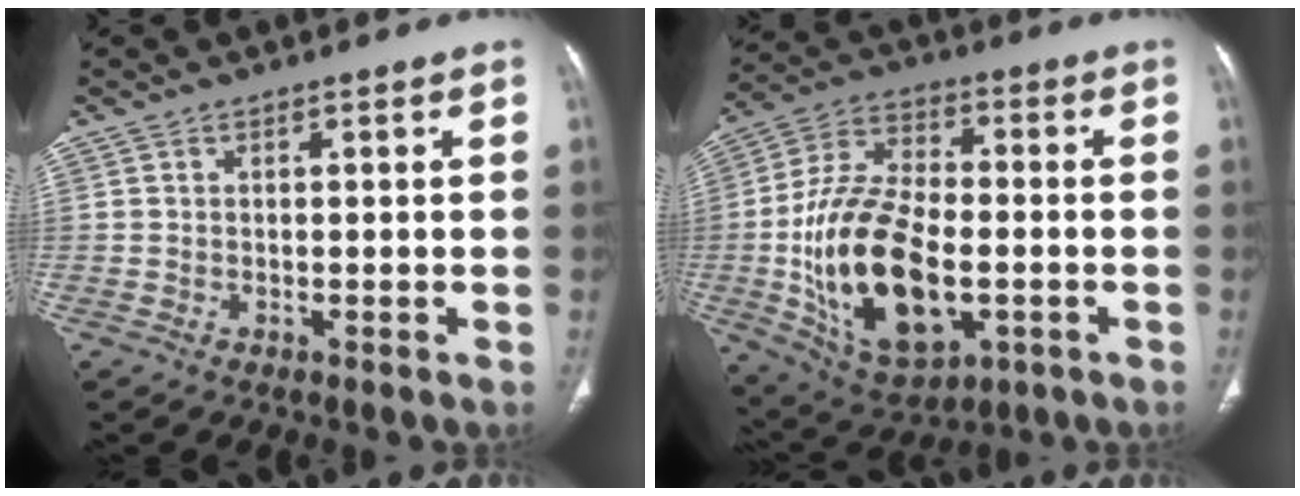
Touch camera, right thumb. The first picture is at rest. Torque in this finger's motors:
{"motor_torque": [0.29, 1.40, 2.26, -0.51, 0.43]}